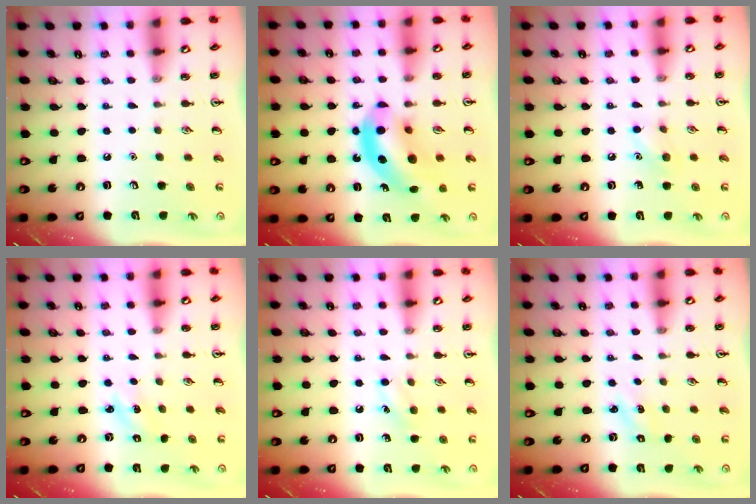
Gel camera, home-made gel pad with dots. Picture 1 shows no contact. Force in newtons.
{"total": 11.5, "press": 11.0, "slide": 3.3}
{"total": 7.4, "press": 7.1, "slide": 2.1}
{"total": 1.2, "press": 1.1, "slide": 0.5}
{"total": 6.2, "press": 5.9, "slide": 2.0}
{"total": 1.2, "press": 1.1, "slide": 0.4}